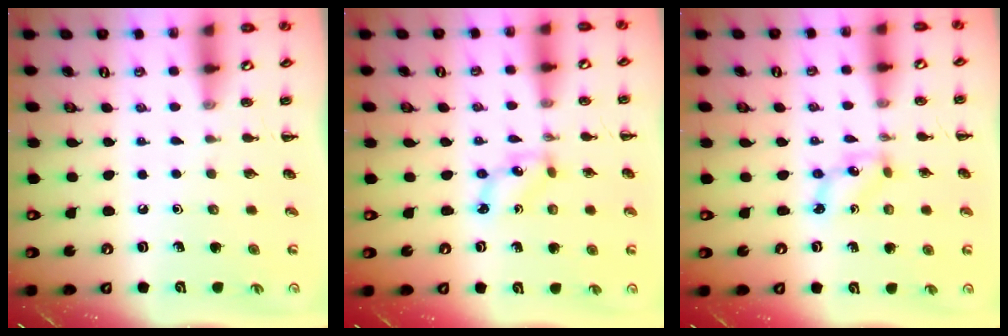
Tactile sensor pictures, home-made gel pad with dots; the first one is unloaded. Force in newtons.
{"total": 2.8, "press": 2.7, "slide": 0.7}
{"total": 2.8, "press": 2.7, "slide": 0.7}